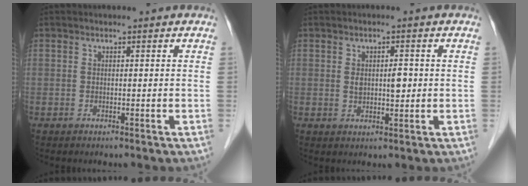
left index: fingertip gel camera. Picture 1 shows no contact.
{"total": 3.0, "force": [0.3, 1.3, 2.7], "torque": [-0.046, 0.002, 0.007]}